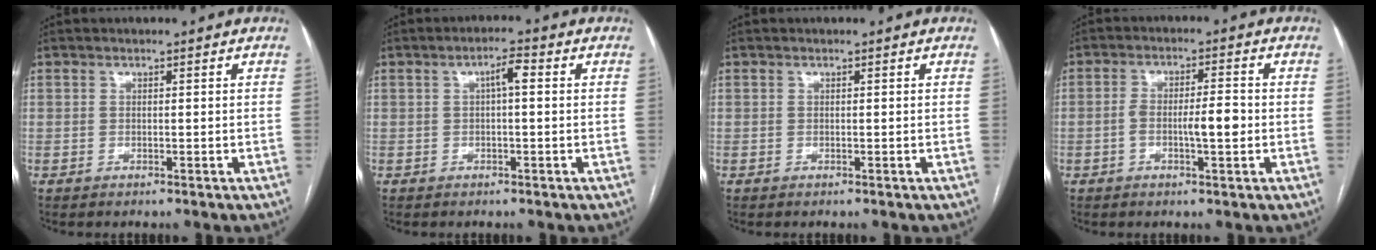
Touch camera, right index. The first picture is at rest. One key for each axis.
{"total": 2.9, "fx": 0.4, "fy": 0.6, "fz": 2.8, "tx": -0.047, "ty": 0.008, "tz": 0.007}
{"total": 0.0}
{"total": 5.2, "fx": -1.1, "fy": 1.0, "fz": 5.0, "tx": -0.091, "ty": 0.011, "tz": -0.015}